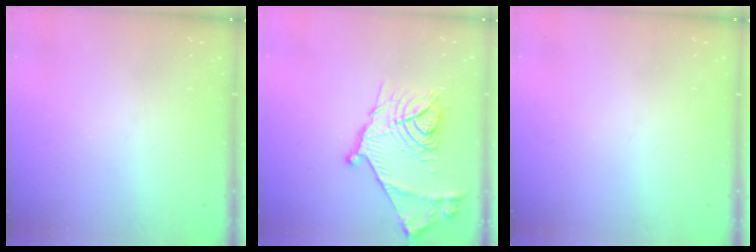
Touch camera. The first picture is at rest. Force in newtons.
{"total": 19.7, "press": 19.7, "slide": 1.1}
{"total": 0.0}